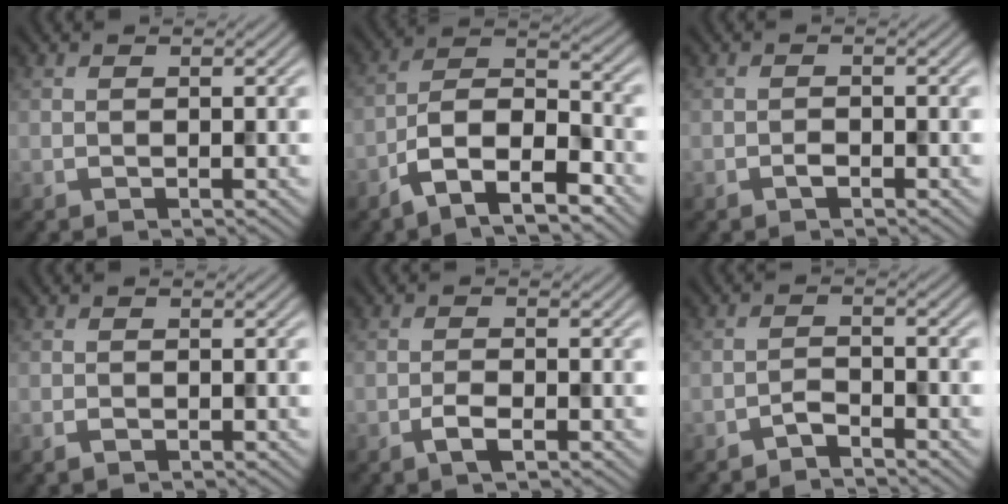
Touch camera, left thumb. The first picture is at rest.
{"total": 9.6, "force": [-6.3, 3.5, 6.4], "torque": [-0.111, 0.005, -0.131]}
{"total": 1.0, "force": [-0.7, 0.5, 0.7], "torque": [-0.012, 0.003, -0.014]}
{"total": 0.9, "force": [-0.4, 0.6, 0.5], "torque": [-0.013, -0.002, -0.009]}
{"total": 2.2, "force": [-1.1, 0.8, 1.7], "torque": [-0.037, 0.001, -0.025]}
{"total": 1.8, "force": [-1.6, 0.3, 0.7], "torque": [-0.012, 0.007, -0.038]}